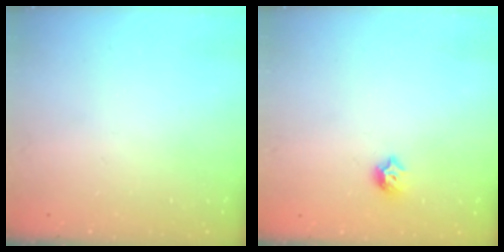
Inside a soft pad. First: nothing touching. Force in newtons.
{"total": 6.3, "press": 6.3, "slide": 0.8}